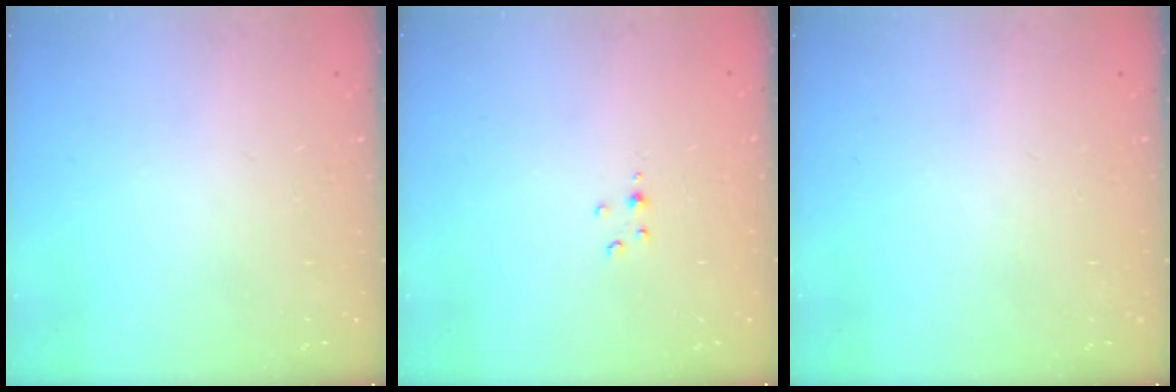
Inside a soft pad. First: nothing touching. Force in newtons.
{"total": 2.5, "press": 2.5, "slide": 0.3}
{"total": 0.0}